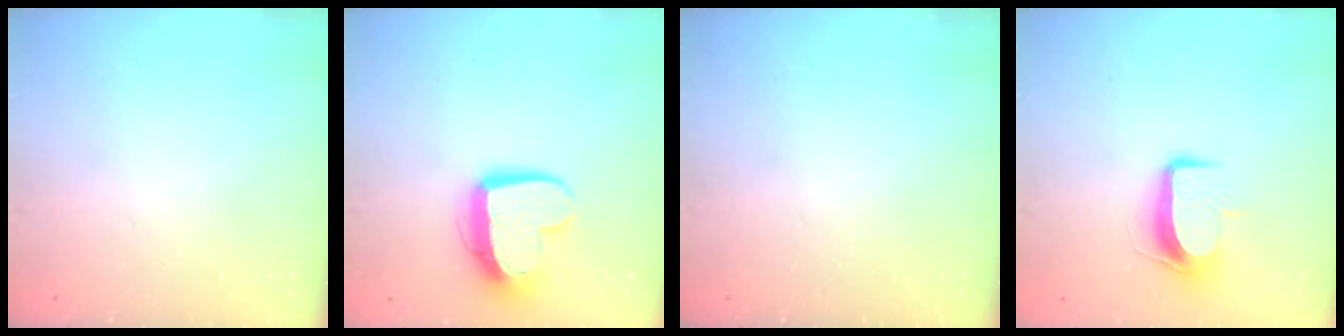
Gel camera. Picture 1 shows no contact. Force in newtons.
{"total": 13.8, "press": 13.8, "slide": 1.2}
{"total": 0.0}
{"total": 9.2, "press": 9.1, "slide": 0.9}